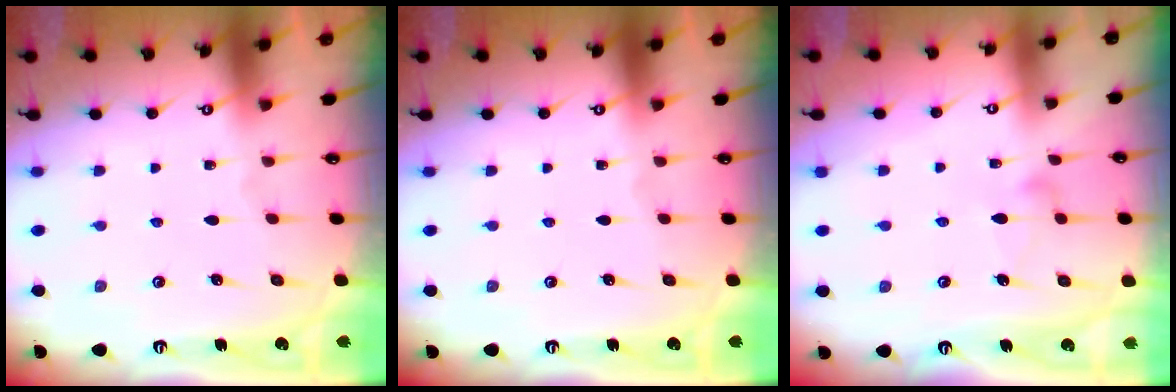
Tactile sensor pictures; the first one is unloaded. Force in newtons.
{"total": 0.0}
{"total": 6.5, "press": 6.5, "slide": 0.3}